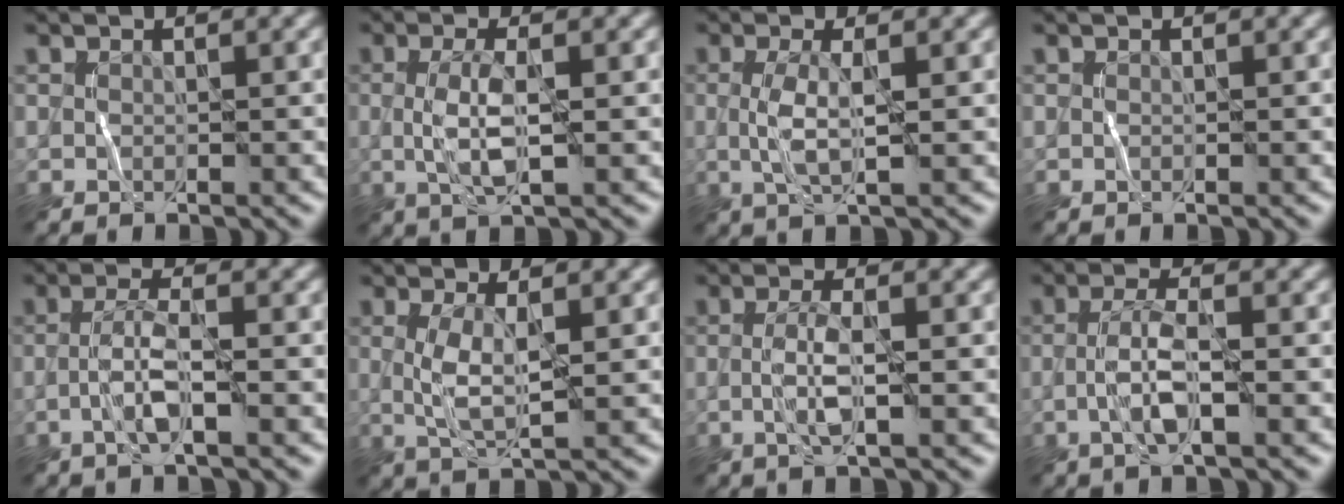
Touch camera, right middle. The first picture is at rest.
{"total": 3.3, "force": [-0.1, 0.9, 3.2], "torque": [-0.073, 0.002, -0.002]}
{"total": 2.6, "force": [0.0, 0.6, 2.5], "torque": [-0.059, 0.003, 0.000]}
{"total": 0.0}
{"total": 2.7, "force": [-1.1, 0.3, 2.5], "torque": [-0.052, 0.016, -0.028]}
{"total": 3.1, "force": [0.3, 0.7, 3.0], "torque": [-0.068, 0.006, 0.009]}
{"total": 2.5, "force": [-0.4, 0.4, 2.4], "torque": [-0.053, 0.008, -0.011]}
{"total": 3.1, "force": [-1.0, 0.5, 2.9], "torque": [-0.060, 0.015, -0.025]}